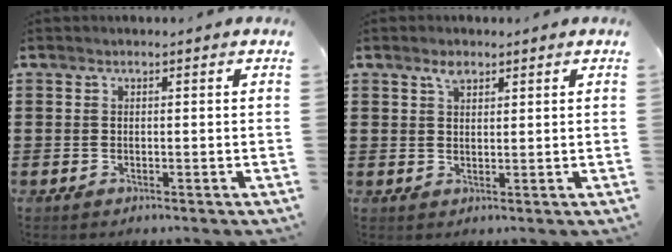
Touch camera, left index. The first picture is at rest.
{"total": 2.2, "force": [1.6, 1.0, 1.0], "torque": [-0.017, -0.003, 0.030]}